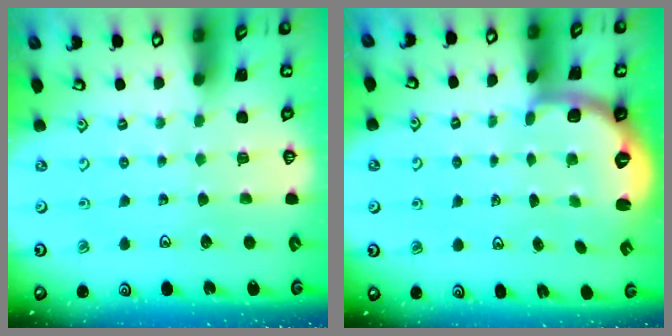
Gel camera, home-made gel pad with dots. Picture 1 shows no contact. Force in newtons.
{"total": 2.6, "press": 1.4, "slide": 2.2}